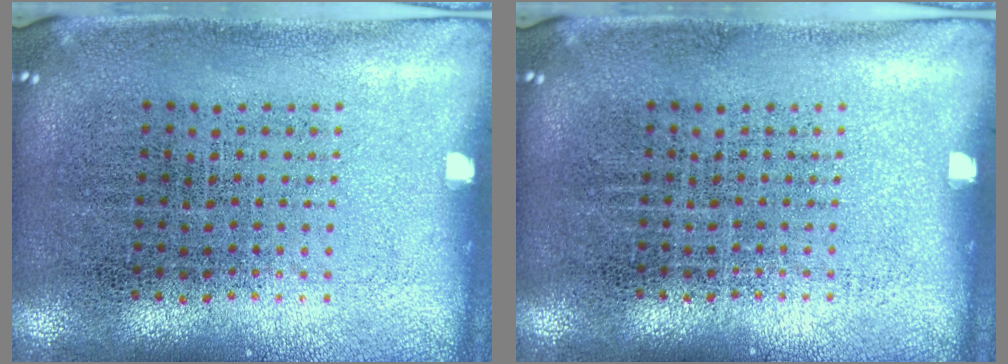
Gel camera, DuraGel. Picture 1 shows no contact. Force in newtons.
{"total": 0.0}